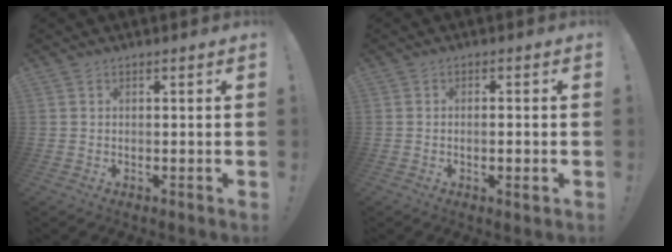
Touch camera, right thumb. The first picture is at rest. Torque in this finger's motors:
{"motor_torque": [-0.26, -0.12, 0.01, -0.13, -0.01]}